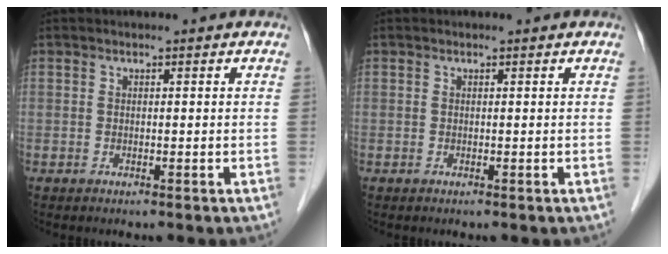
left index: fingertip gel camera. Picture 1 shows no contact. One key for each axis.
{"total": 0.0}